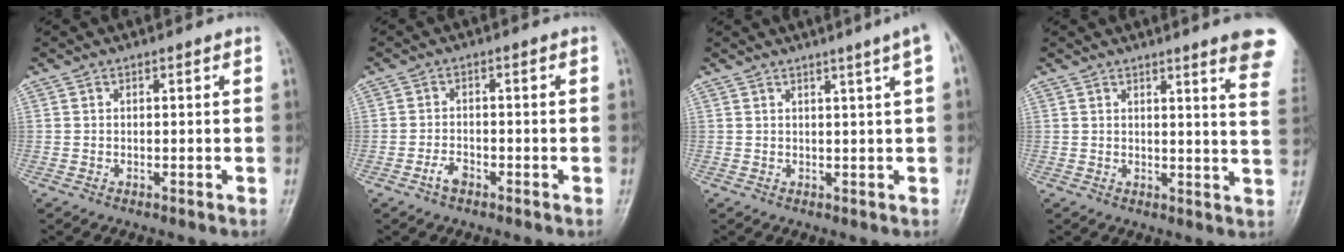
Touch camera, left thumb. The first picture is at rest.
{"total": 2.4, "force": [-1.6, 1.3, 1.2], "torque": [-0.020, 0.013, -0.030]}
{"total": 4.2, "force": [2.1, -0.6, 3.6], "torque": [-0.047, 0.000, 0.027]}
{"total": 10.5, "force": [7.6, 0.6, 7.2], "torque": [-0.066, -0.037, 0.068]}